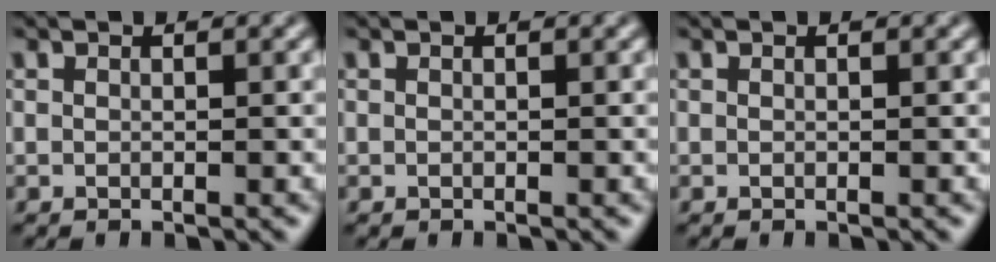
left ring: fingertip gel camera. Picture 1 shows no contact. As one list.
[{"total": 0.0}, {"total": 0.0}]